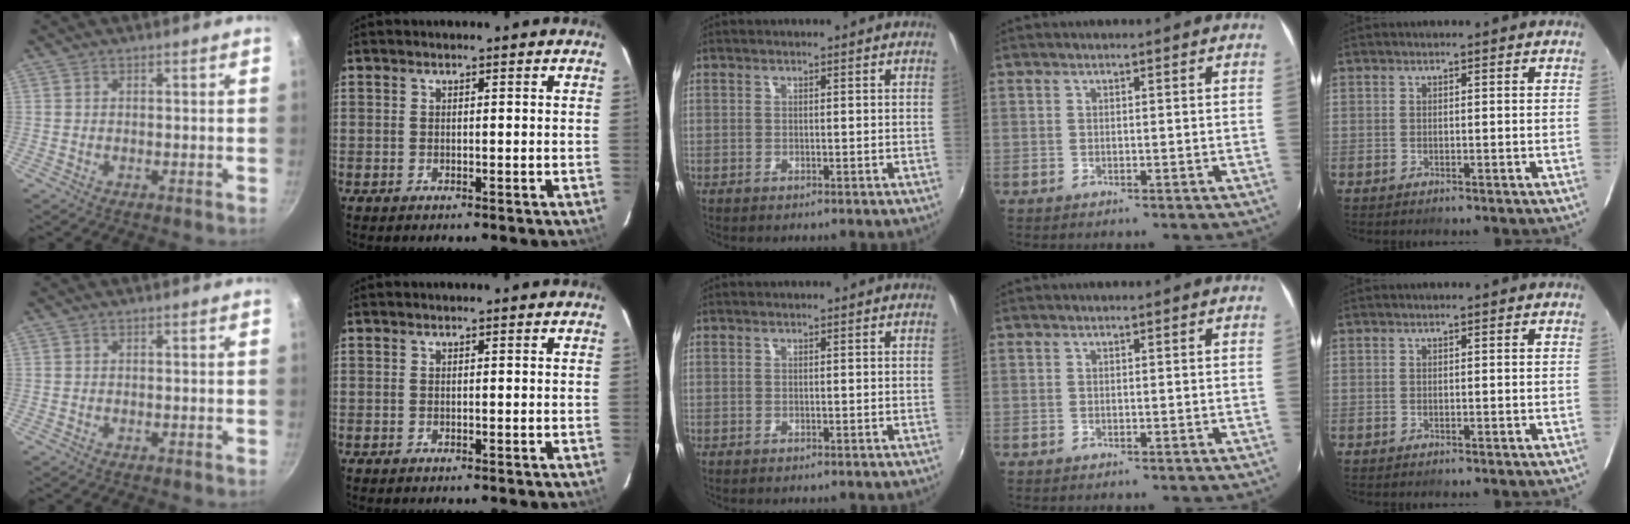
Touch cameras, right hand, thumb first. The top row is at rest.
{}